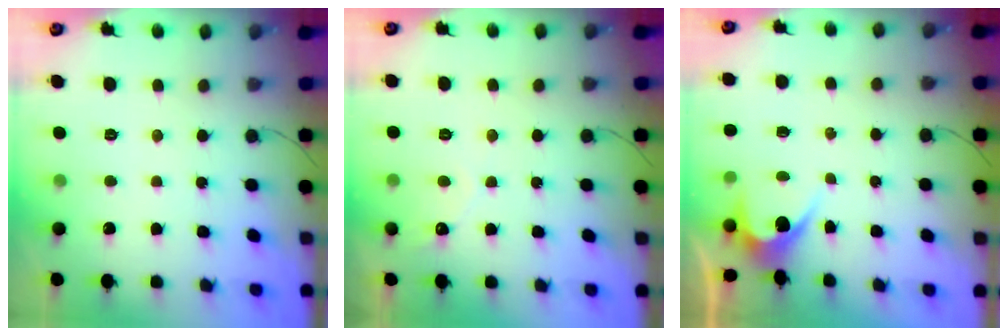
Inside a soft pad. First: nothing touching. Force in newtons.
{"total": 2.8, "press": 2.8, "slide": 0.1}
{"total": 2.8, "press": 2.8, "slide": 0.2}